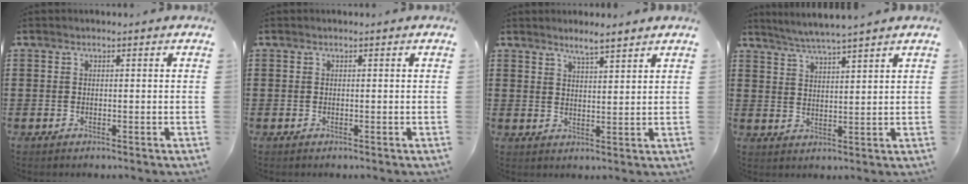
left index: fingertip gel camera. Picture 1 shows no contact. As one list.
[{"total": 0.0}, {"total": 3.3, "force": [3.1, -0.1, 1.2], "torque": [-0.030, -0.005, 0.057]}, {"total": 4.0, "force": [3.8, -0.8, 1.1], "torque": [-0.034, -0.018, 0.066]}]